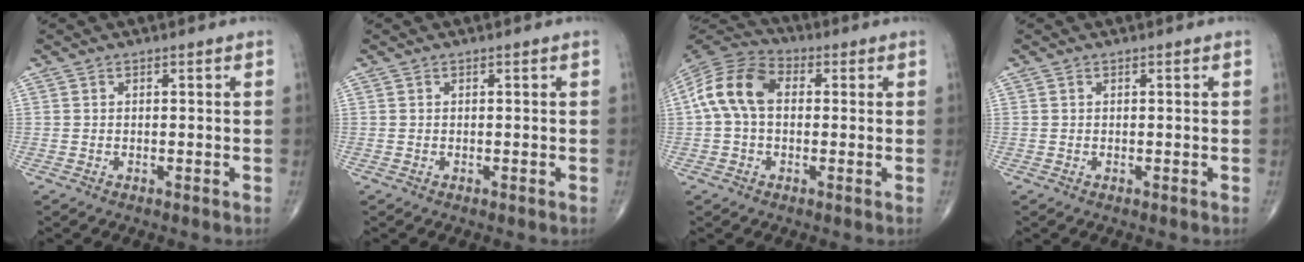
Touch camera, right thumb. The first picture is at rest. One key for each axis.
{"total": 0.0}
{"total": 11.6, "fx": 1.0, "fy": 7.8, "fz": 8.5, "tx": -0.167, "ty": 0.035, "tz": 0.008}
{"total": 0.0}